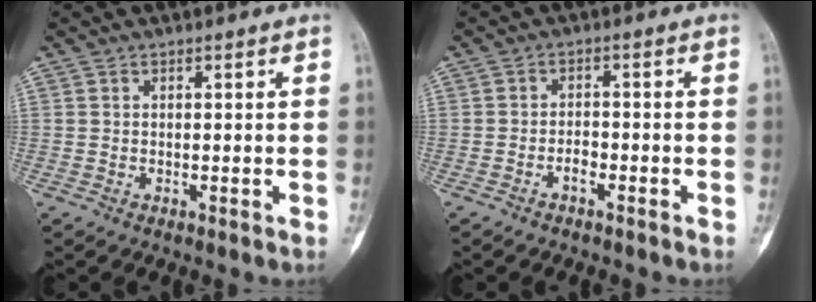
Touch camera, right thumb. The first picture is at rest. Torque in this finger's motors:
{"motor_torque": [-0.44, -0.17, -0.06, 0.02, 0.00]}